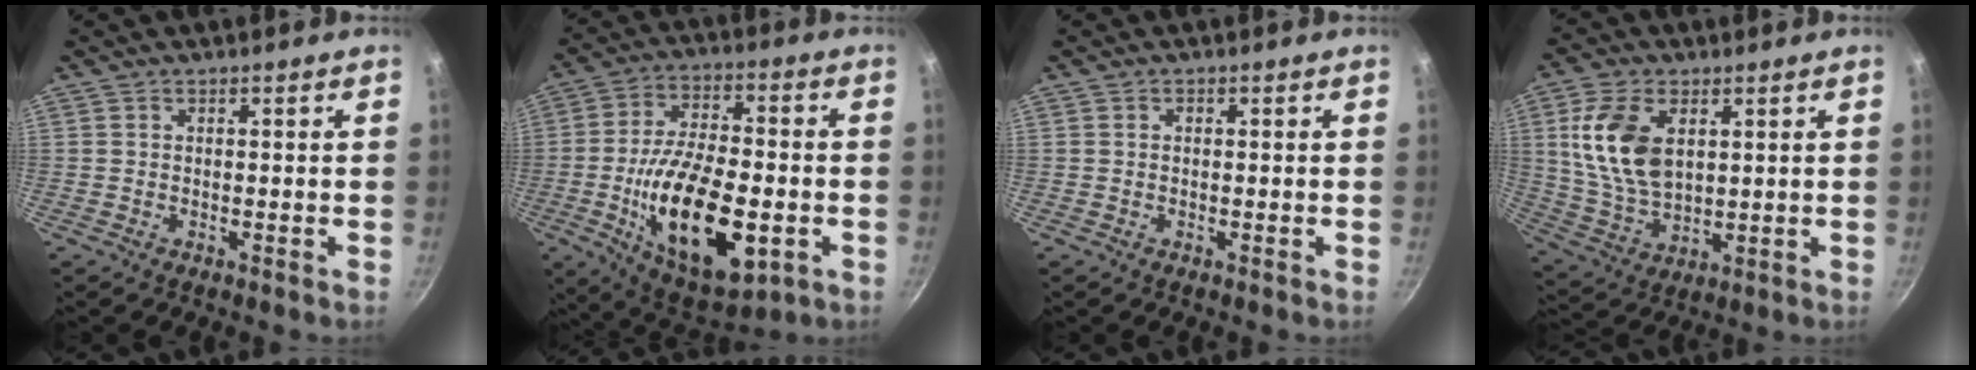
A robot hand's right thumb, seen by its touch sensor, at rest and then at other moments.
{"total": 22.6, "force": [-5.4, 10.7, 19.2], "torque": [-0.315, 0.016, -0.081]}
{"total": 0.6, "force": [0.0, 0.5, 0.4], "torque": [-0.005, 0.004, 0.000]}
{"total": 13.8, "force": [3.6, 8.3, 10.4], "torque": [-0.188, -0.019, 0.079]}